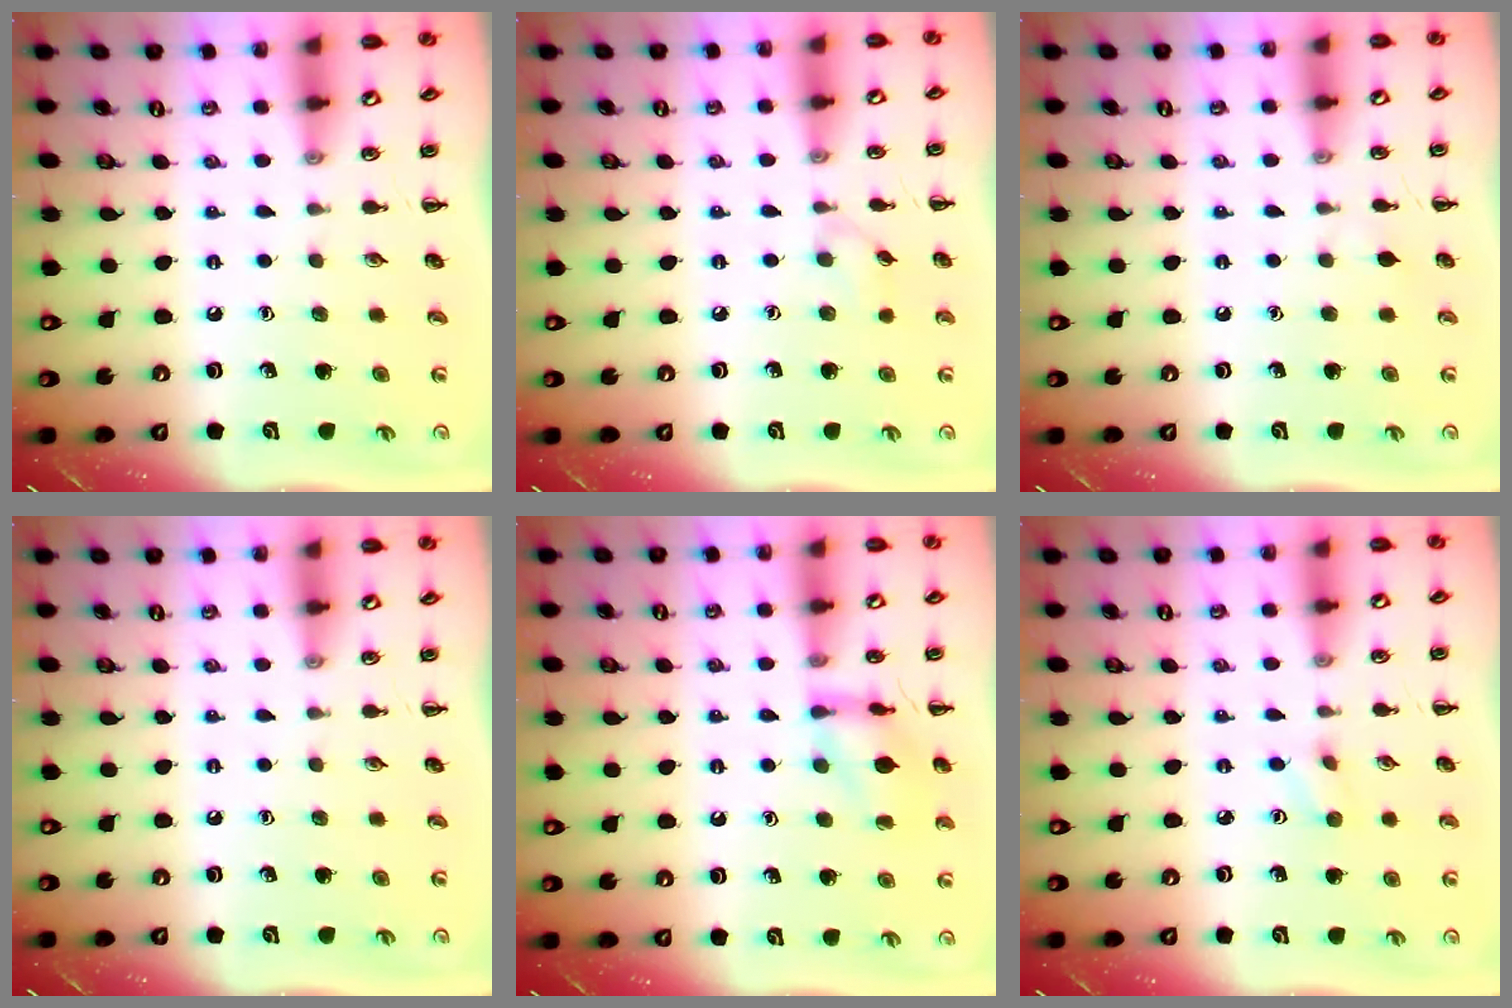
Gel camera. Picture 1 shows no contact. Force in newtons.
{"total": 5.1, "press": 4.7, "slide": 1.7}
{"total": 2.7, "press": 2.5, "slide": 1.0}
{"total": 0.0}
{"total": 11.7, "press": 11.7, "slide": 0.4}
{"total": 2.8, "press": 2.7, "slide": 0.9}